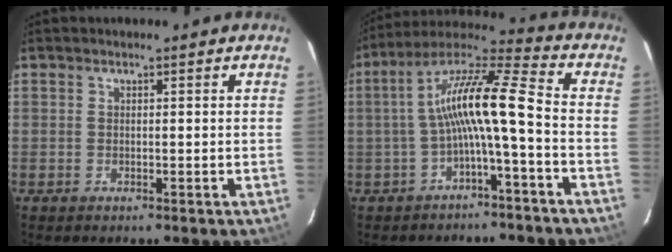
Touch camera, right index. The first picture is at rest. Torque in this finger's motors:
{"motor_torque": [1.52, -0.25, 0.97, 0.21]}